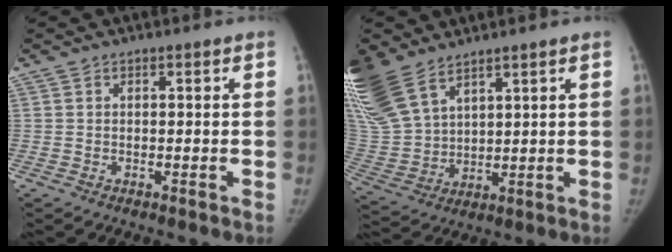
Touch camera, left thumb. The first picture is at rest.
{"total": 17.1, "force": [11.3, 8.7, 9.3], "torque": [-0.228, -0.023, 0.237]}